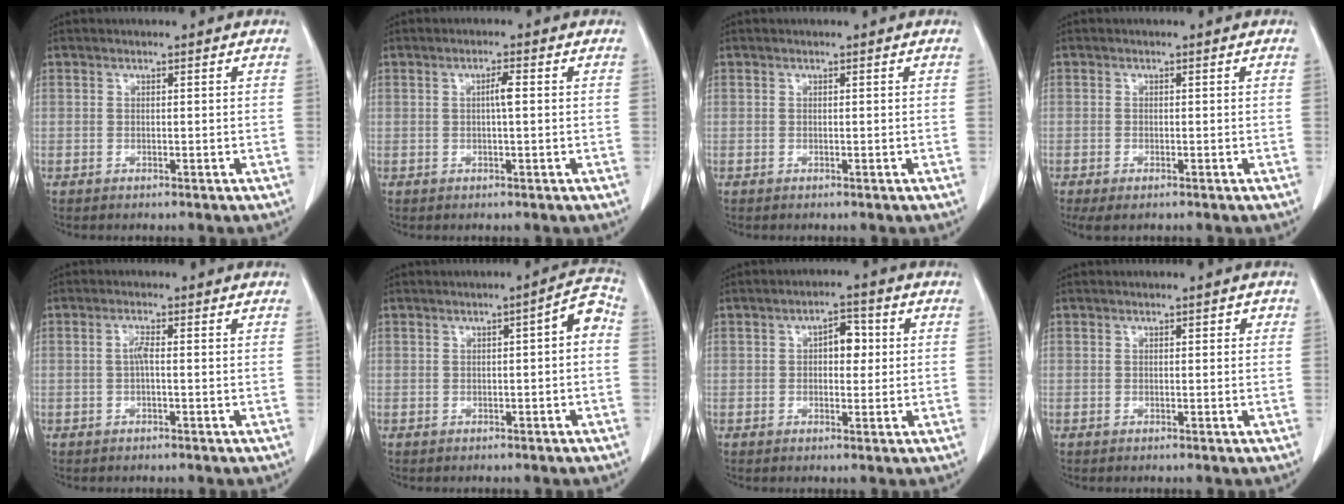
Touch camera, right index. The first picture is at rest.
{"total": 2.0, "force": [0.2, 0.0, 2.0], "torque": [-0.035, 0.003, 0.002]}
{"total": 0.0}
{"total": 2.3, "force": [-1.4, 0.8, 1.6], "torque": [-0.030, -0.007, -0.018]}
{"total": 1.6, "force": [0.0, 0.2, 1.6], "torque": [-0.034, 0.003, -0.001]}
{"total": 3.6, "force": [-0.1, 0.7, 3.5], "torque": [-0.039, 0.016, -0.006]}
{"total": 4.1, "force": [0.6, 2.2, 3.4], "torque": [-0.049, 0.014, 0.008]}
{"total": 1.0, "force": [0.3, 0.7, 0.6], "torque": [-0.006, 0.007, 0.002]}